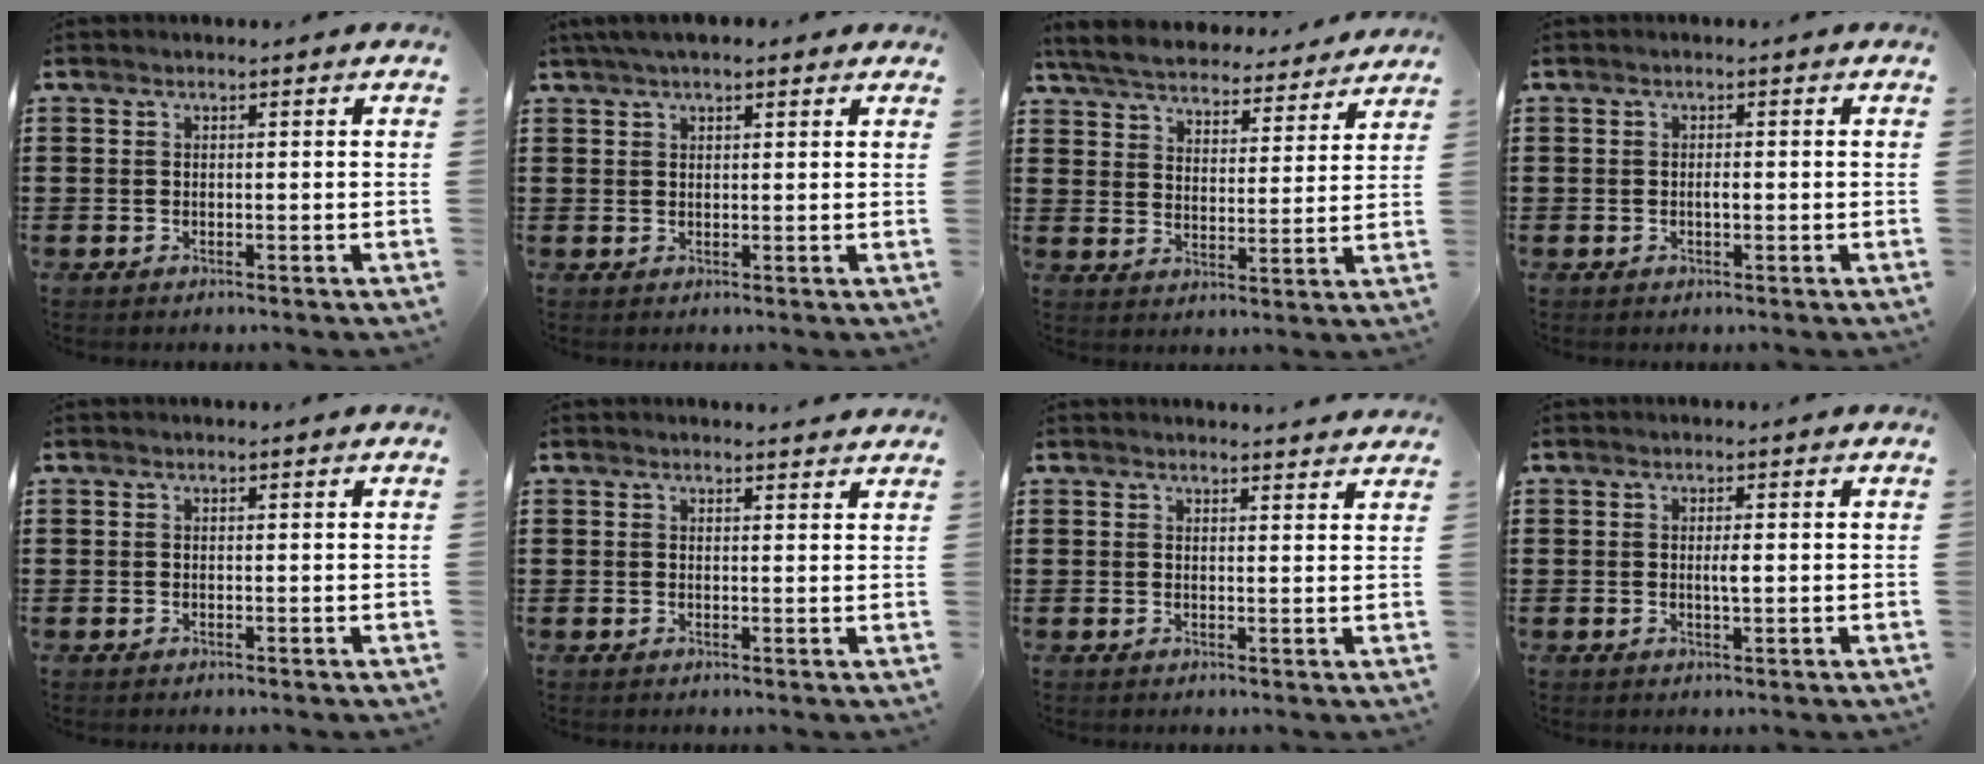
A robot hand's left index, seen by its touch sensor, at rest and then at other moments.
{"total": 3.2, "force": [2.3, 1.0, 2.0], "torque": [-0.044, 0.006, 0.042]}
{"total": 5.8, "force": [5.7, 0.4, 0.9], "torque": [-0.047, -0.038, 0.098]}
{"total": 1.1, "force": [-0.2, 0.3, 1.0], "torque": [-0.022, -0.001, -0.003]}
{"total": 0.0}
{"total": 1.4, "force": [1.4, 0.1, 0.2], "torque": [-0.006, 0.000, 0.027]}
{"total": 1.9, "force": [1.9, 0.0, 0.2], "torque": [-0.007, -0.002, 0.036]}
{"total": 1.7, "force": [0.0, 0.3, 1.7], "torque": [-0.033, -0.002, 0.000]}